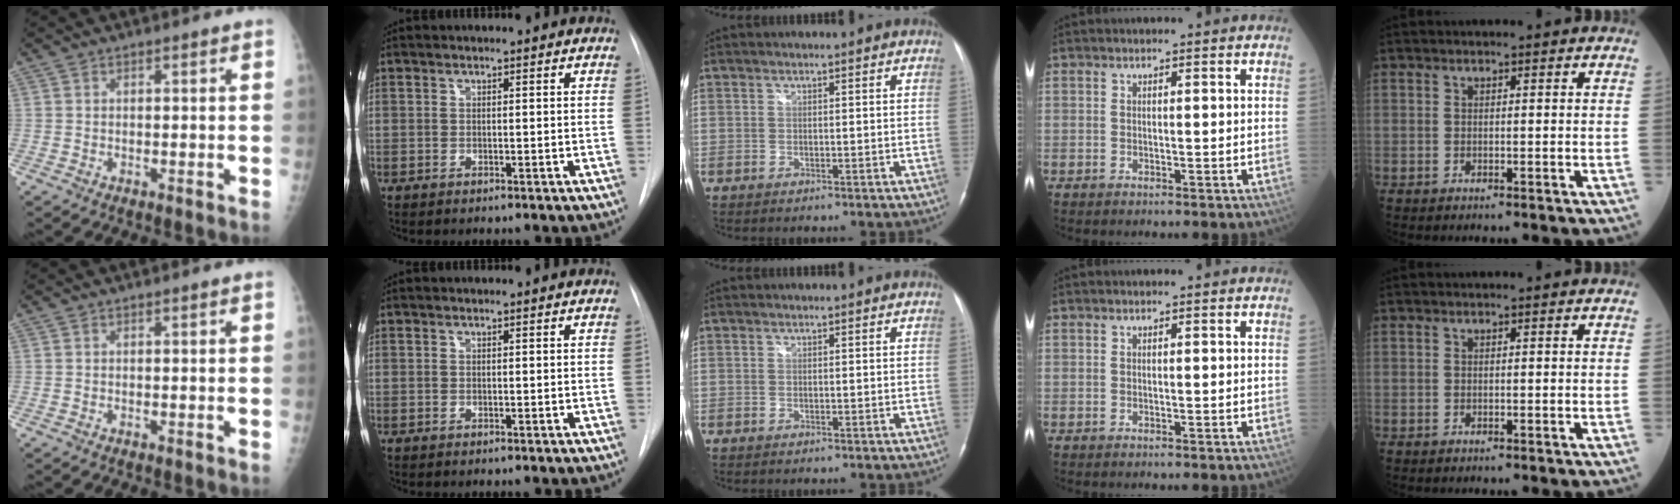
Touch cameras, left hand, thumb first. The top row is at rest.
{}